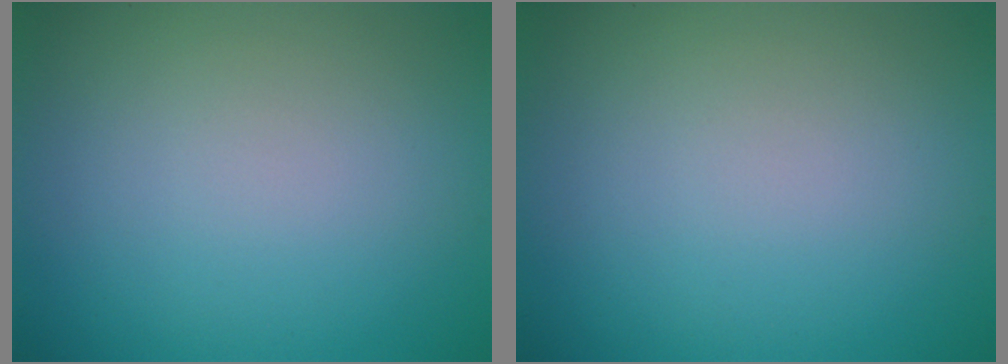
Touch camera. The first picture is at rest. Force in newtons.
{"total": 0.0}